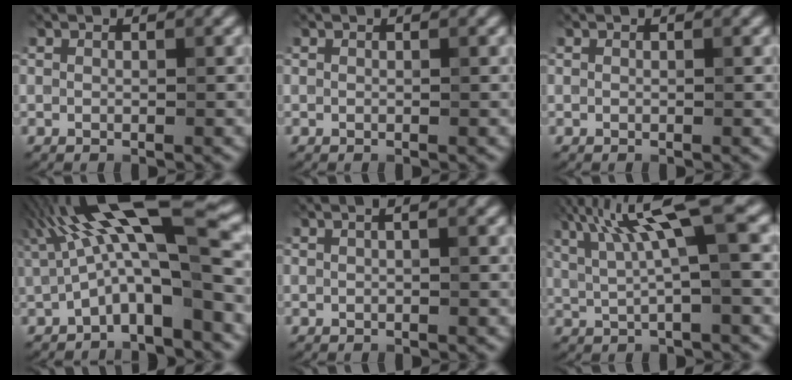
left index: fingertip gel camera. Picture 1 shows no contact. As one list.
[{"total": 0.0}, {"total": 0.0}, {"total": 10.0, "force": [1.5, 2.7, 9.5], "torque": [-0.154, 0.012, 0.017]}, {"total": 1.8, "force": [0.7, 0.8, 1.5], "torque": [-0.011, 0.014, -0.007]}, {"total": 8.5, "force": [3.2, 1.4, 7.8], "torque": [-0.139, 0.024, 0.062]}]